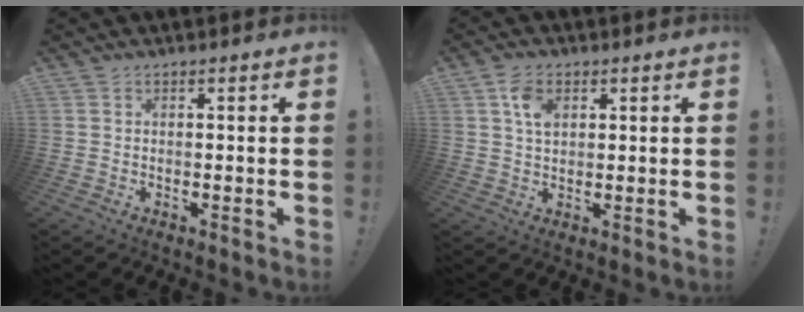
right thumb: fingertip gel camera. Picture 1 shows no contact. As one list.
[{"total": 5.8, "force": [2.2, 3.7, 3.9], "torque": [-0.058, -0.001, 0.039]}]